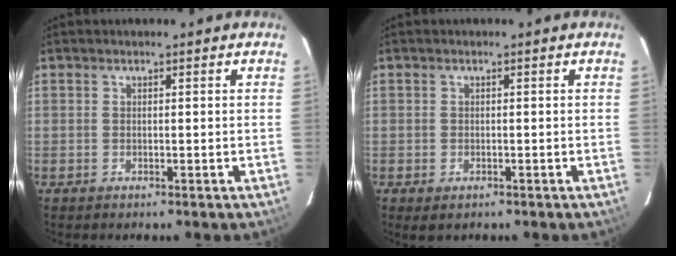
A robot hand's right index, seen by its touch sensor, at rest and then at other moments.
{"total": 1.7, "force": [-0.9, 1.2, 0.8], "torque": [-0.015, -0.006, -0.014]}